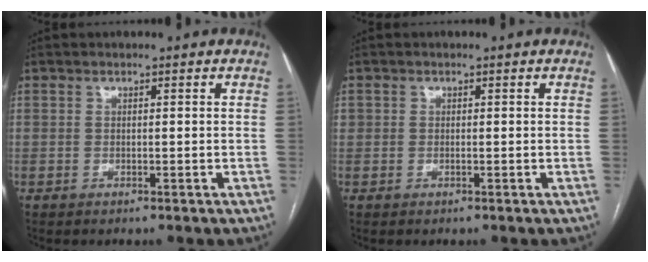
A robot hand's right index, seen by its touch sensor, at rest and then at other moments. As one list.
[{"total": 0.9, "force": [0.1, 0.8, 0.4], "torque": [-0.012, 0.007, 0.004]}]